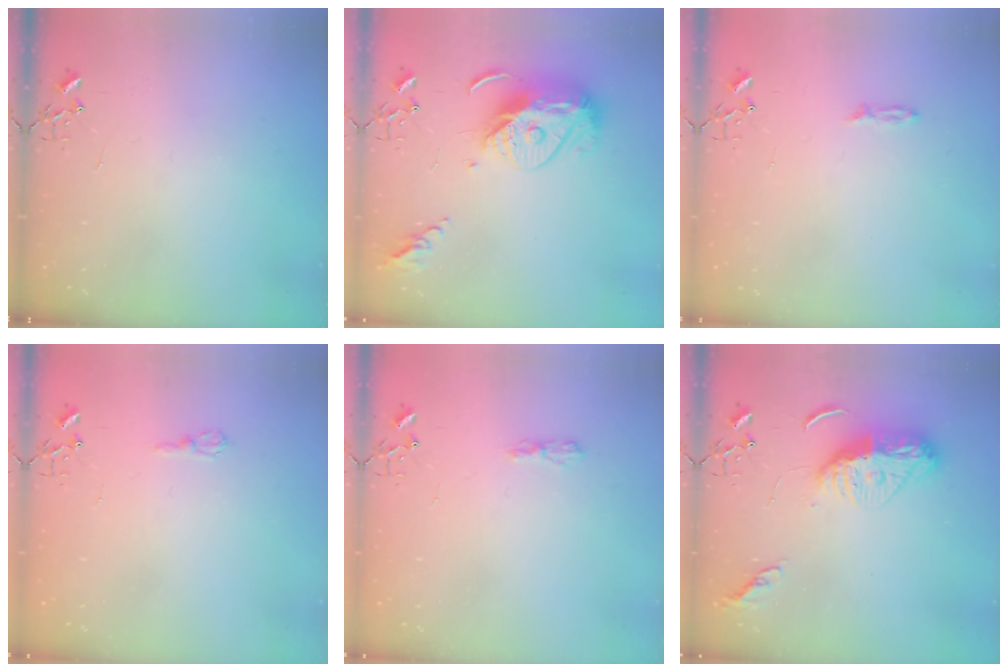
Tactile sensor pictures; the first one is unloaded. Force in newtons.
{"total": 15.1, "press": 15.0, "slide": 1.4}
{"total": 3.2, "press": 3.2, "slide": 0.4}
{"total": 7.4, "press": 7.3, "slide": 0.8}
{"total": 5.1, "press": 5.0, "slide": 0.6}
{"total": 14.0, "press": 13.9, "slide": 1.4}